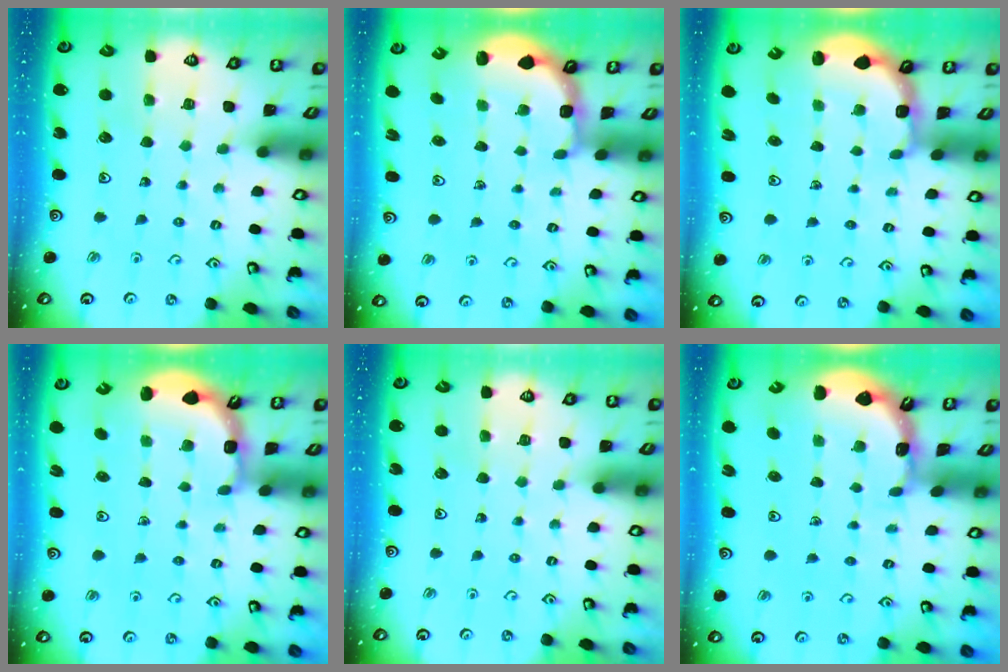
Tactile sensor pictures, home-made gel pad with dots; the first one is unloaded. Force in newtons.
{"total": 2.4, "press": 1.7, "slide": 1.6}
{"total": 2.4, "press": 1.7, "slide": 1.6}
{"total": 2.1, "press": 1.9, "slide": 0.9}
{"total": 0.0}
{"total": 1.7, "press": 1.7, "slide": 0.2}